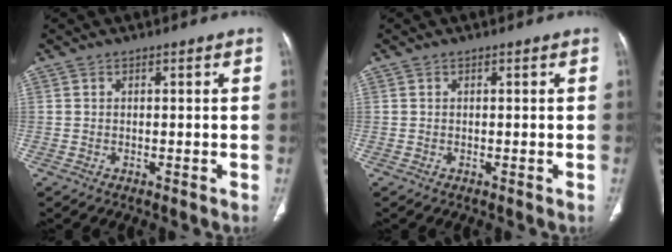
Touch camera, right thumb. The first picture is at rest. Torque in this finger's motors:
{"motor_torque": [-0.24, 0.24, -0.08, -0.08, 0.00]}